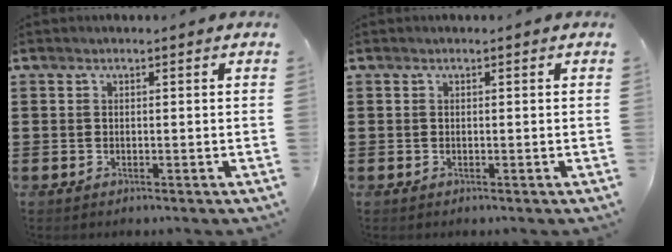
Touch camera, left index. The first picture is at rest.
{"total": 0.0}